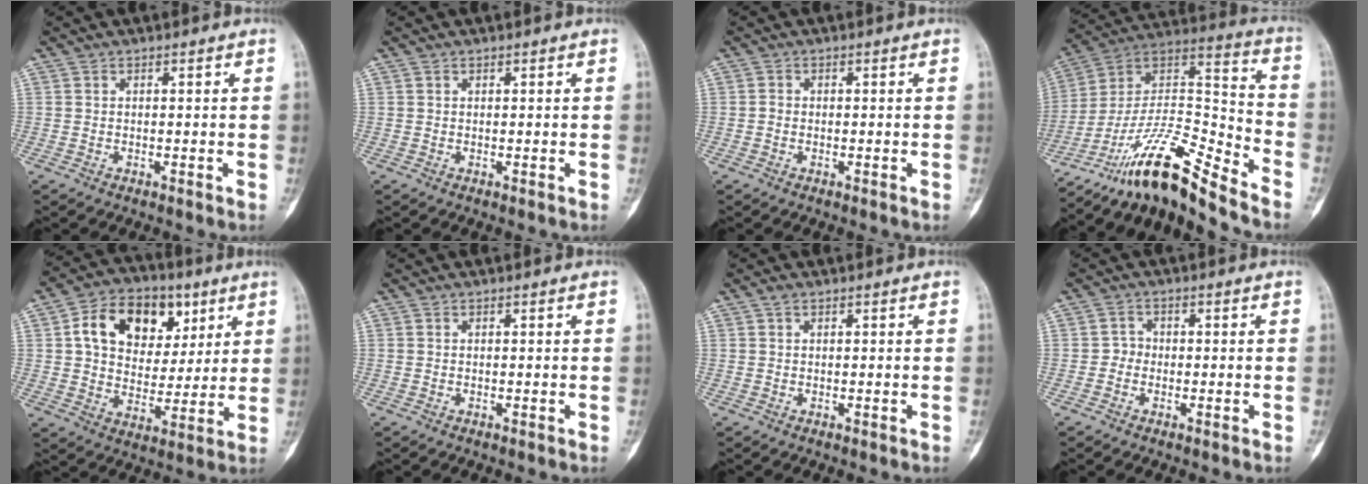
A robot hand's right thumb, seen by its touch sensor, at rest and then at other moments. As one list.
[{"total": 0.0}, {"total": 0.7, "force": [-0.2, 0.6, 0.3], "torque": [0.001, 0.003, -0.005]}, {"total": 17.8, "force": [-14.9, 2.1, 9.5], "torque": [-0.166, 0.115, -0.270]}, {"total": 16.8, "force": [6.0, 12.1, 10.0], "torque": [-0.126, -0.002, 0.097]}, {"total": 0.0}, {"total": 1.0, "force": [0.6, 0.5, 0.6], "torque": [-0.013, 0.005, 0.009]}, {"total": 2.0, "force": [-0.6, 1.8, 0.6], "torque": [0.002, 0.009, -0.020]}]